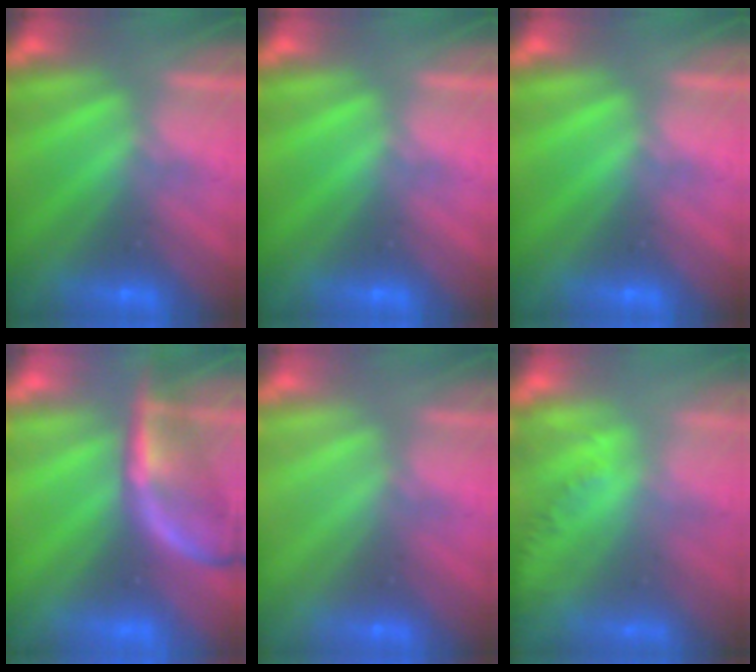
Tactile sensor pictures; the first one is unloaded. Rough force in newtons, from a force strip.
{"total": 0.0}
{"total": 0.0}
{"total": 2.4}
{"total": 2.9}
{"total": 1.3}